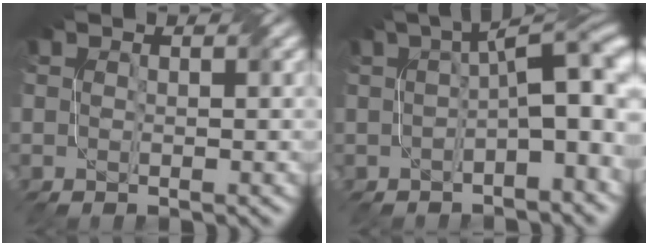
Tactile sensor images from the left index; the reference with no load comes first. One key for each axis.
{"total": 7.6, "fx": 0.0, "fy": 2.4, "fz": 7.2, "tx": -0.085, "ty": 0.020, "tz": 0.000}